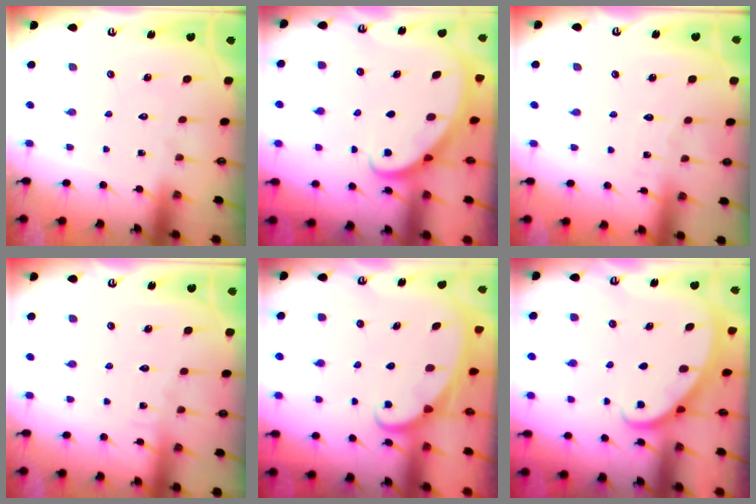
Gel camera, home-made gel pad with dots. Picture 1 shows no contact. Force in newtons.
{"total": 2.7, "press": 2.7, "slide": 0.2}
{"total": 3.1, "press": 3.1, "slide": 0.3}
{"total": 3.7, "press": 3.6, "slide": 0.3}
{"total": 1.7, "press": 1.7, "slide": 0.1}
{"total": 2.2, "press": 2.2, "slide": 0.2}